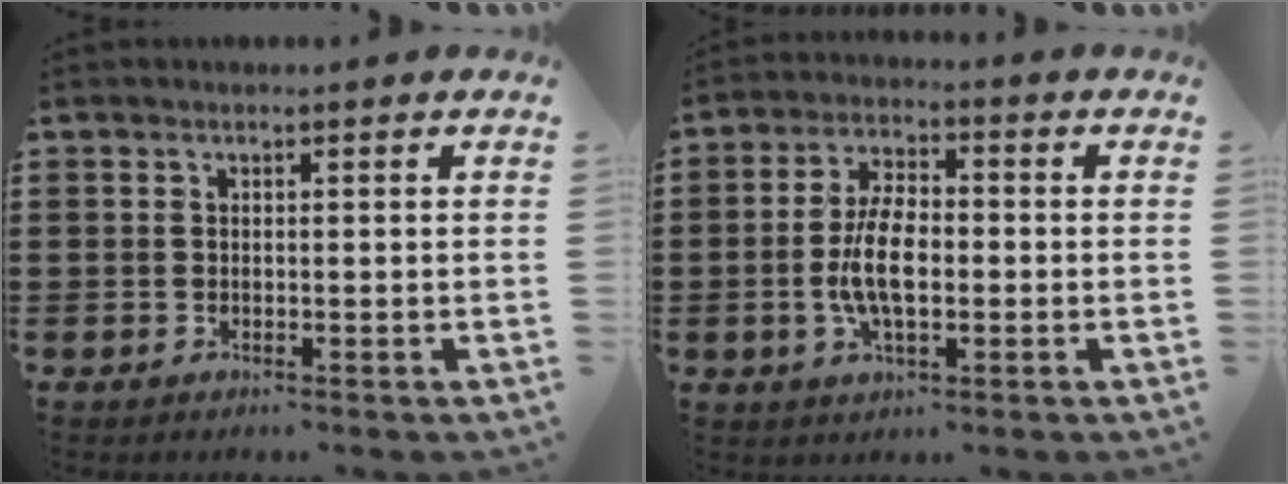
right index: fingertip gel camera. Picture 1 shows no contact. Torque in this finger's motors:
{"motor_torque": [2.14, 0.00, 0.99, 0.21]}